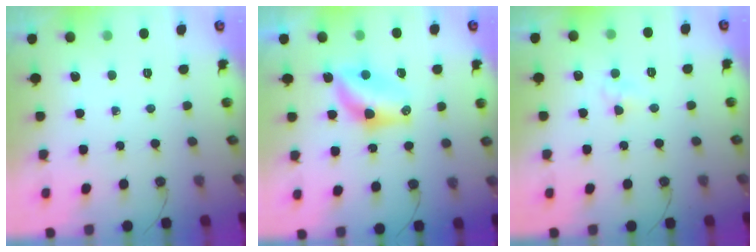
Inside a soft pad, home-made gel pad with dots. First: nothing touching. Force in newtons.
{"total": 6.9, "press": 6.9, "slide": 0.5}
{"total": 3.4, "press": 3.4, "slide": 0.4}